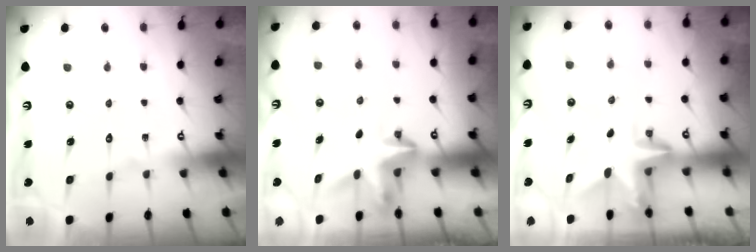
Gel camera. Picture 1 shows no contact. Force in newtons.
{"total": 3.9, "press": 3.9, "slide": 0.3}
{"total": 3.1, "press": 3.1, "slide": 0.2}